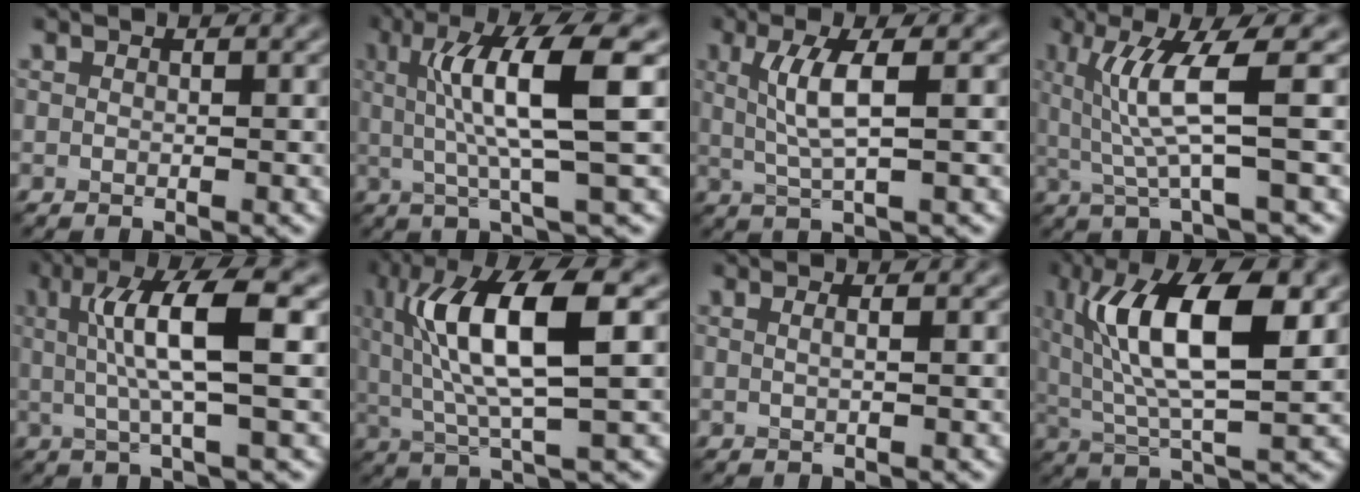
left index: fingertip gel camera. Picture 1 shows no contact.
{"total": 8.0, "force": [1.5, 1.5, 7.7], "torque": [-0.125, 0.004, 0.026]}
{"total": 4.1, "force": [0.8, 0.8, 3.9], "torque": [-0.079, -0.001, 0.019]}
{"total": 5.8, "force": [0.9, 0.8, 5.7], "torque": [-0.119, -0.003, 0.021]}
{"total": 7.1, "force": [1.2, 1.3, 6.9], "torque": [-0.123, 0.007, 0.021]}
{"total": 9.6, "force": [2.2, 2.5, 9.0], "torque": [-0.167, 0.003, 0.043]}
{"total": 1.7, "force": [0.5, 0.8, 1.4], "torque": [-0.007, -0.001, -0.010]}
{"total": 10.5, "force": [3.1, 3.4, 9.5], "torque": [-0.165, 0.003, 0.055]}